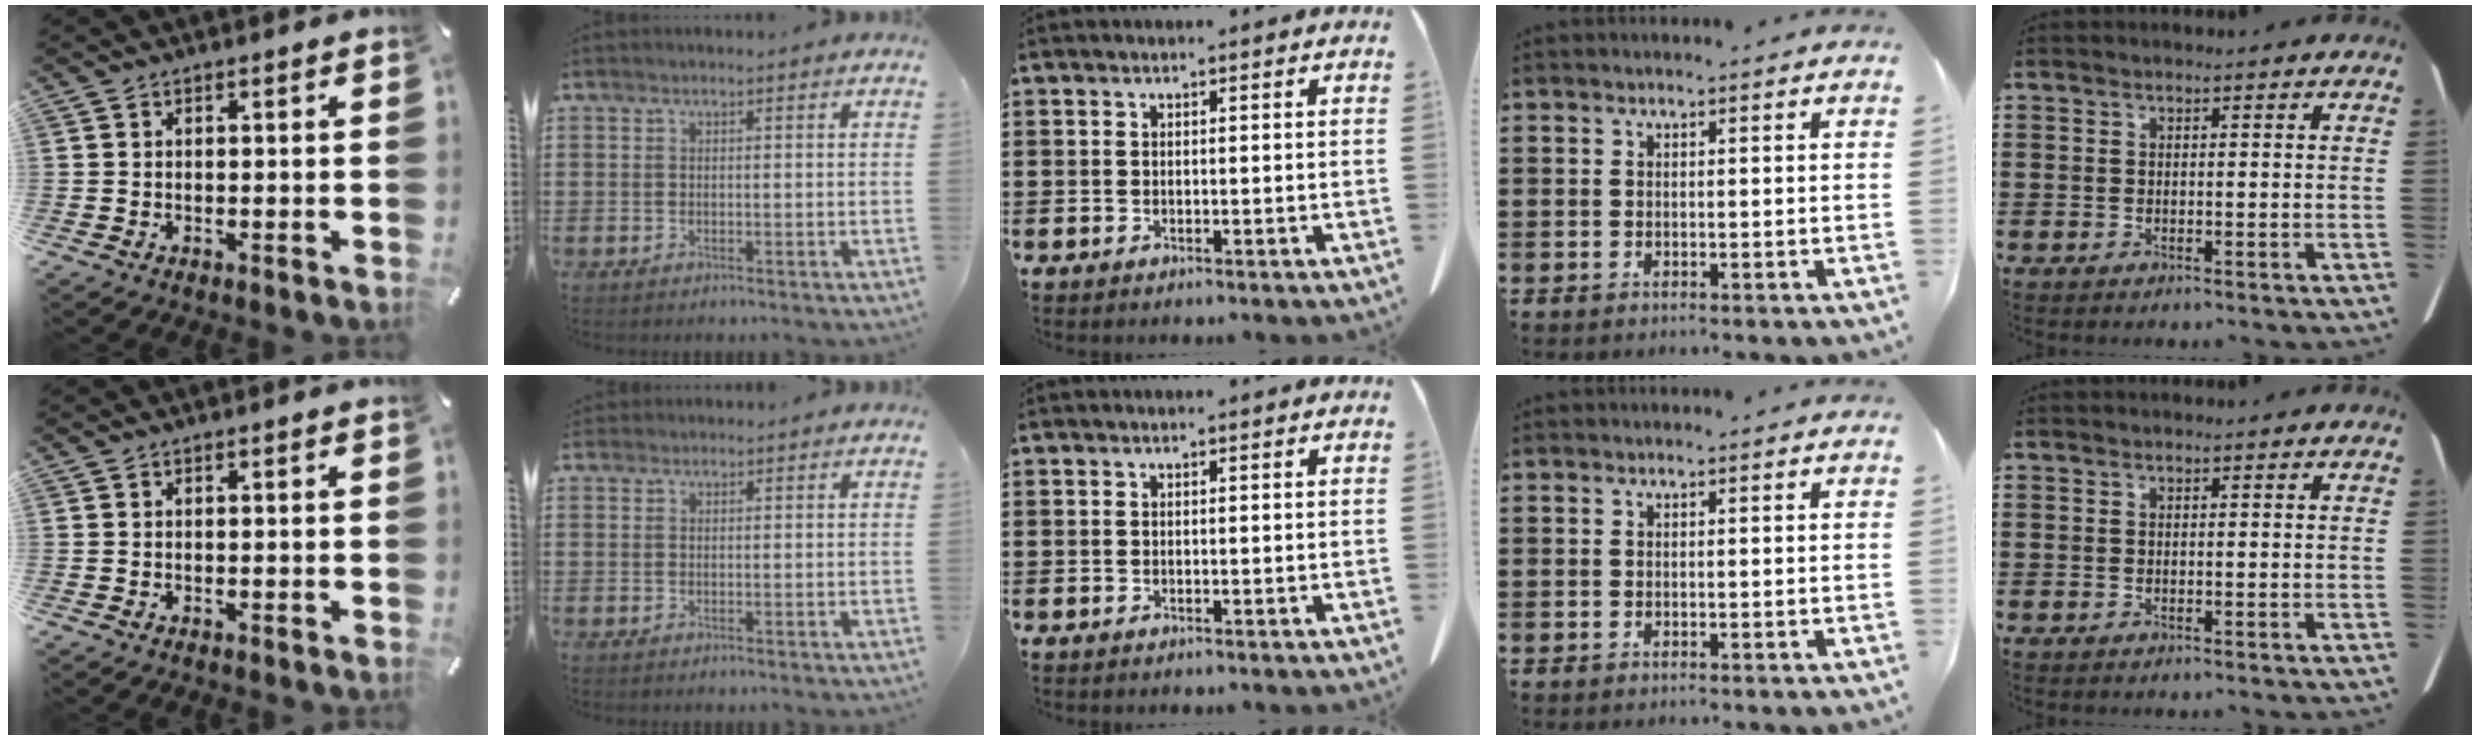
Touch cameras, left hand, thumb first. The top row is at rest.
{"index": {"total": 0.7, "force": [0.7, 0.3, 0.1], "torque": [-0.004, 0.000, 0.014]}}